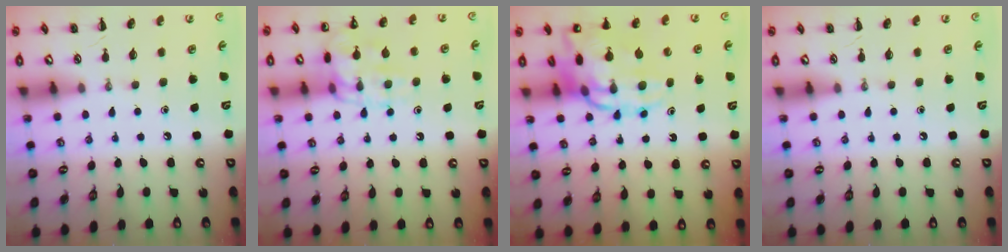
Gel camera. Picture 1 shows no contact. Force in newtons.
{"total": 13.1, "press": 13.0, "slide": 1.1}
{"total": 16.8, "press": 16.5, "slide": 3.4}
{"total": 0.0}